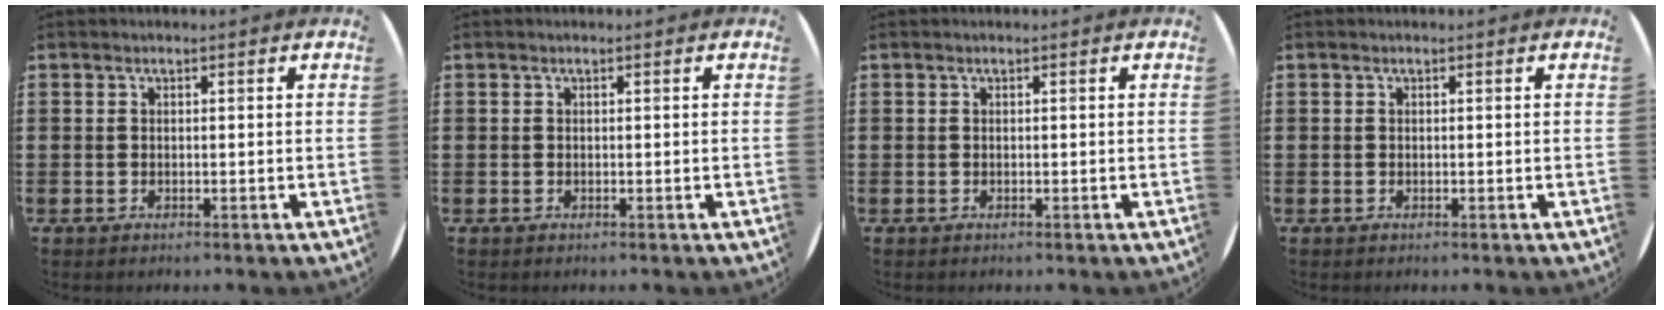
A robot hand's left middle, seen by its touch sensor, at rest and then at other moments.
{"total": 0.0}
{"total": 0.0}
{"total": 0.0}